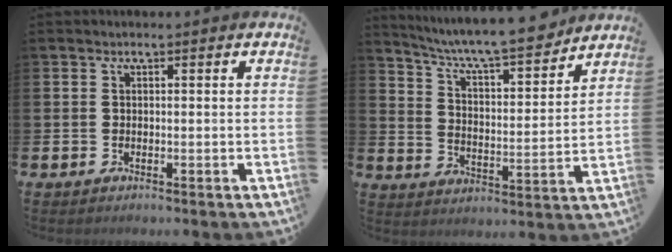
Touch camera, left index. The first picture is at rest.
{"total": 8.4, "force": [7.7, 0.7, 3.1], "torque": [-0.087, -0.058, 0.130]}